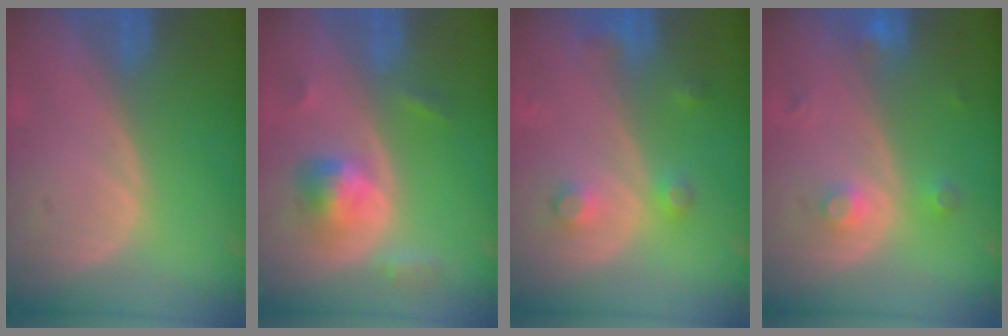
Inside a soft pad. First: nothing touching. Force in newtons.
{"total": 5.6, "press": 5.1, "slide": 2.2}
{"total": 3.8, "press": 3.5, "slide": 1.4}
{"total": 3.2, "press": 3.0, "slide": 1.1}